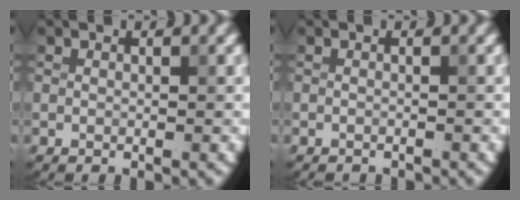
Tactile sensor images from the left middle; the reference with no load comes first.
{"total": 1.1, "force": [-1.1, 0.1, 0.0], "torque": [0.004, -0.006, -0.018]}